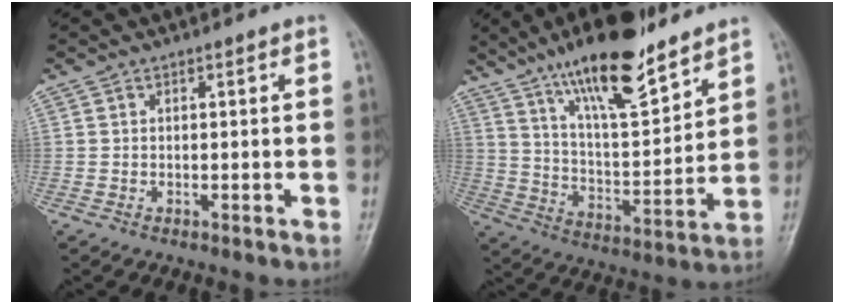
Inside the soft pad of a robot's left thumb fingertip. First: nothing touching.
{"total": 18.5, "force": [13.1, 5.2, 11.9], "torque": [-0.172, -0.068, 0.230]}